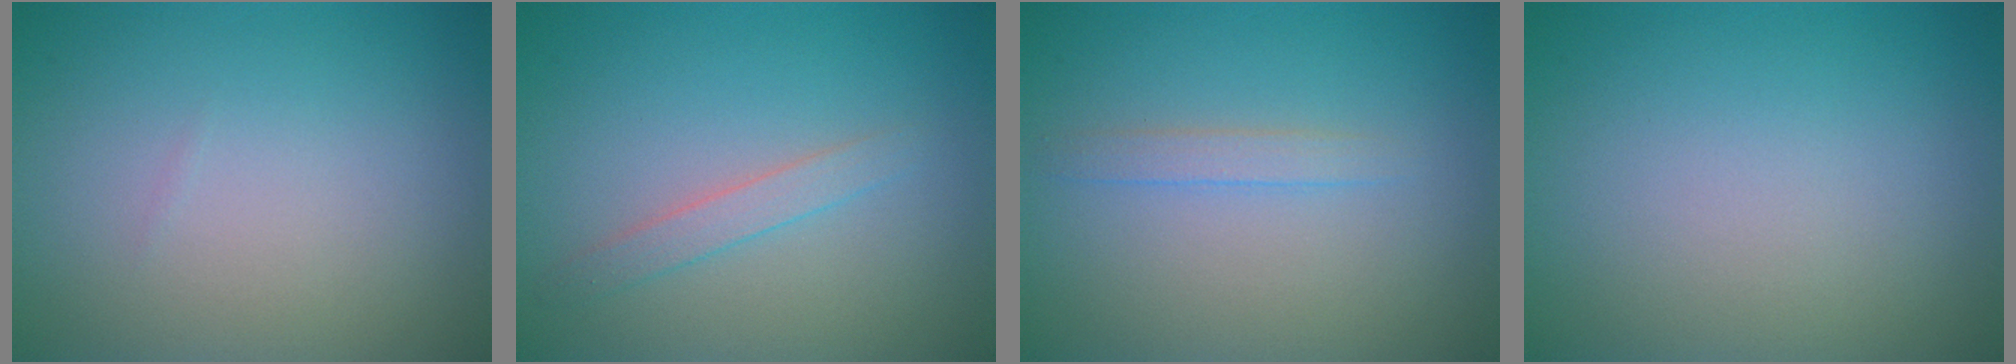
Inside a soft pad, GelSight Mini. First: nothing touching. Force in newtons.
{"total": 1.5, "press": 1.5, "slide": 0.1}
{"total": 1.2, "press": 1.2, "slide": 0.1}
{"total": 0.0}